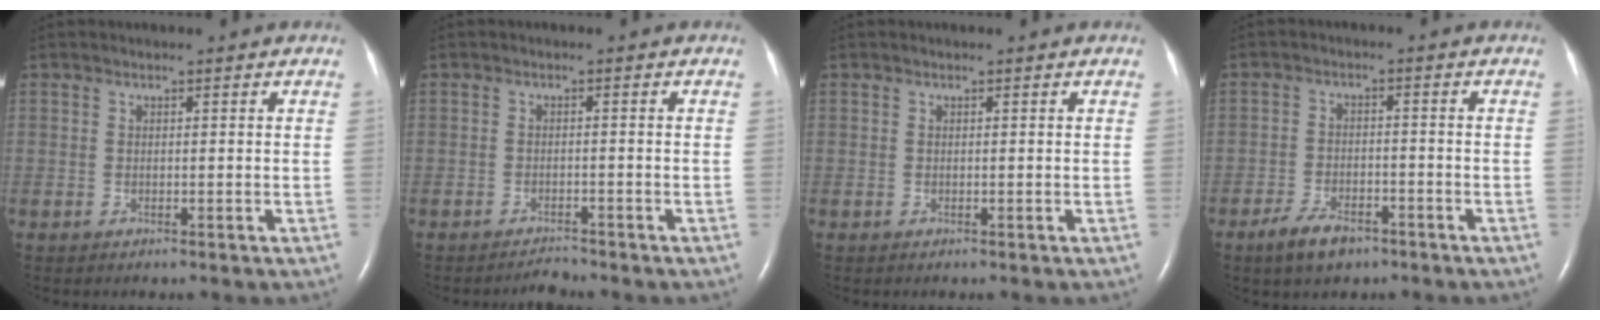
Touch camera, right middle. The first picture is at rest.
{"total": 1.5, "force": [-1.5, -0.1, -0.1], "torque": [0.000, -0.008, -0.022]}
{"total": 0.0}
{"total": 5.4, "force": [-3.7, 2.4, 3.1], "torque": [-0.067, -0.002, -0.060]}